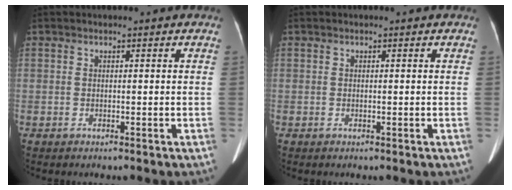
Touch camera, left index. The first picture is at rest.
{"total": 0.0}